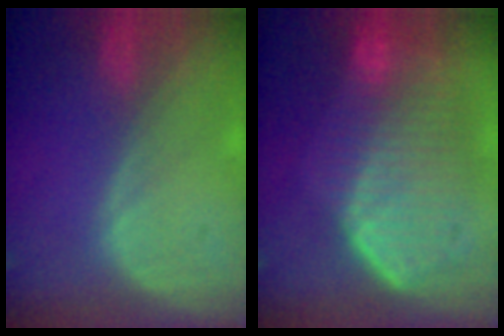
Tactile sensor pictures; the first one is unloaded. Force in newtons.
{"total": 10.8, "press": 9.5, "slide": 5.2}